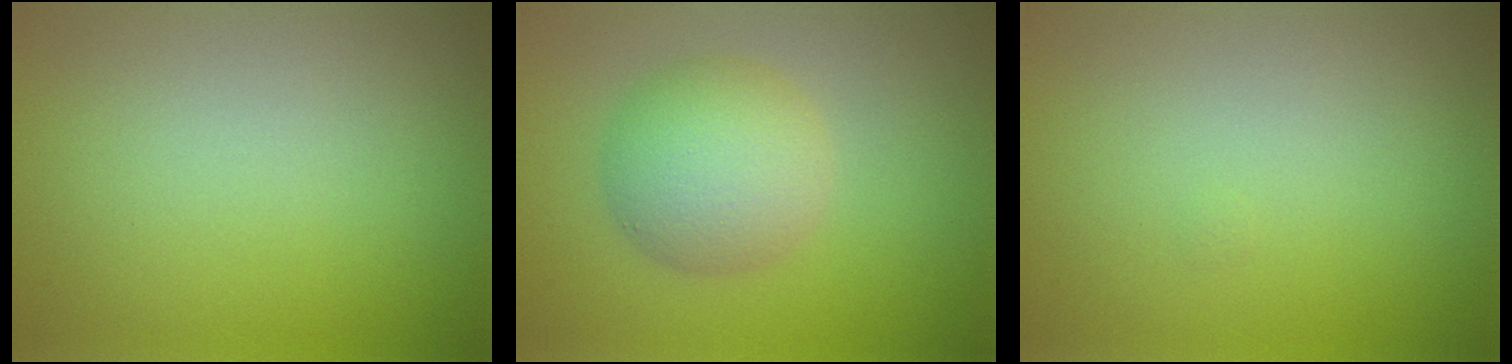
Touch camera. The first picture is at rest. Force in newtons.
{"total": 5.2, "press": 5.2, "slide": 0.0}
{"total": 0.0}